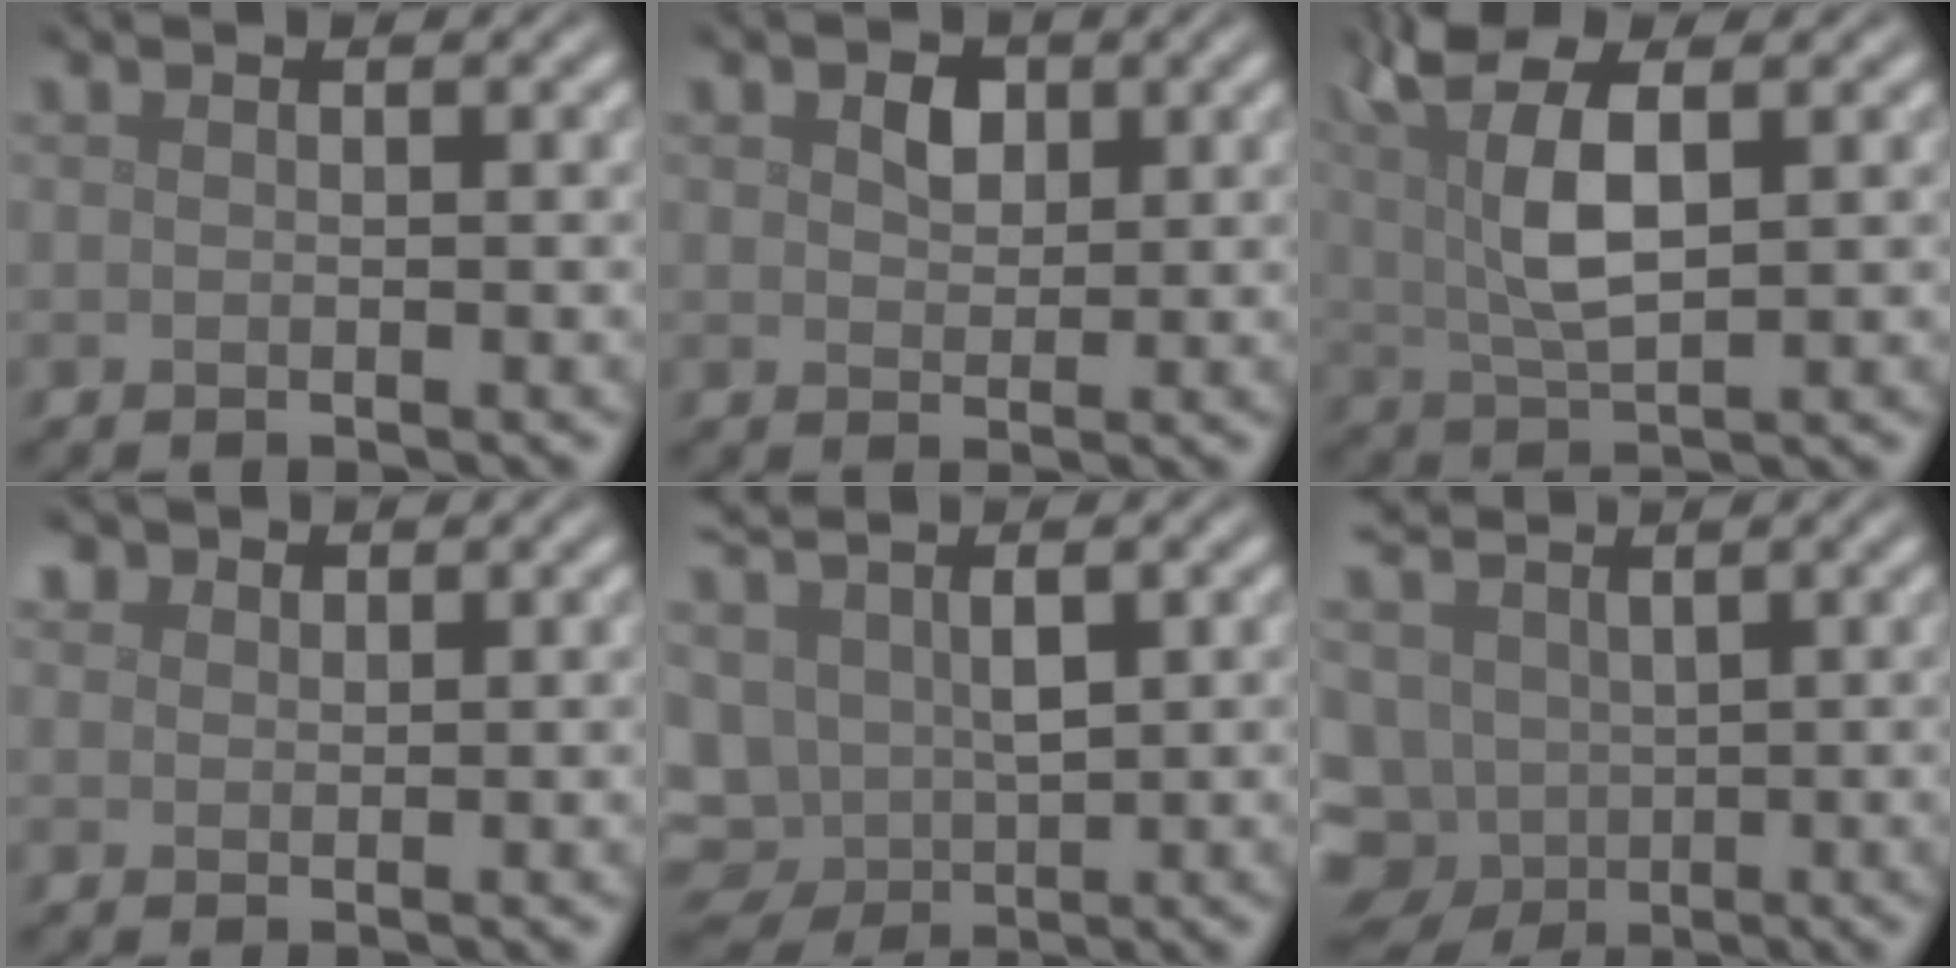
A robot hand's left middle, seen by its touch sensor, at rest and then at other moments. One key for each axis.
{"total": 1.7, "fx": 0.7, "fy": 1.2, "fz": 0.9, "tx": -0.020, "ty": 0.000, "tz": 0.012}
{"total": 7.0, "fx": 2.4, "fy": 2.6, "fz": 6.0, "tx": -0.125, "ty": 0.014, "tz": 0.046}
{"total": 1.5, "fx": 1.1, "fy": 1.0, "fz": 0.3, "tx": -0.007, "ty": 0.003, "tz": 0.016}
{"total": 6.4, "fx": 0.1, "fy": 4.5, "fz": 4.6, "tx": -0.107, "ty": -0.013, "tz": 0.012}
{"total": 11.7, "fx": -1.9, "fy": 9.7, "fz": 6.2, "tx": -0.147, "ty": 0.007, "tz": -0.038}